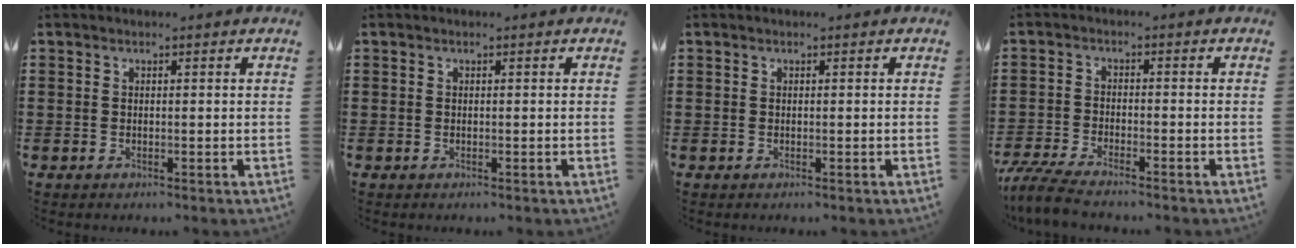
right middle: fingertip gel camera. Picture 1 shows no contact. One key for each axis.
{"total": 0.0}
{"total": 0.0}
{"total": 4.4, "fx": -4.1, "fy": 0.2, "fz": 1.7, "tx": -0.056, "ty": -0.014, "tz": -0.087}